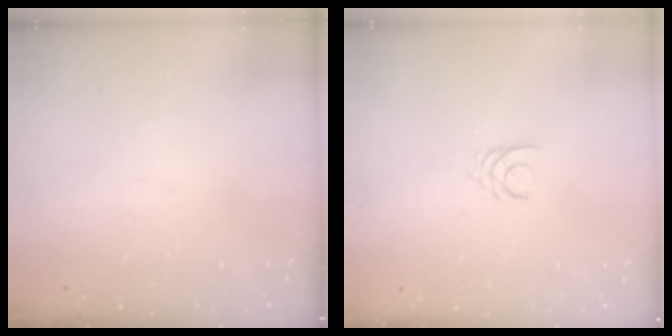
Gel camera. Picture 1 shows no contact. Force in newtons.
{"total": 3.1, "press": 3.1, "slide": 0.4}